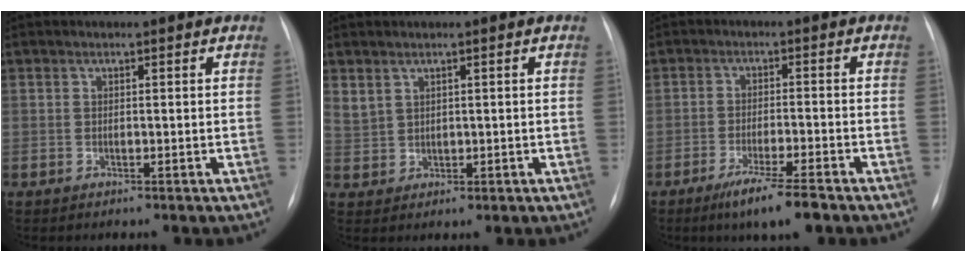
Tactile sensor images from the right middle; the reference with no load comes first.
{"total": 2.2, "force": [1.5, 1.4, 0.9], "torque": [-0.026, 0.000, 0.040]}
{"total": 7.2, "force": [-4.9, 0.2, 5.2], "torque": [-0.099, -0.019, -0.082]}